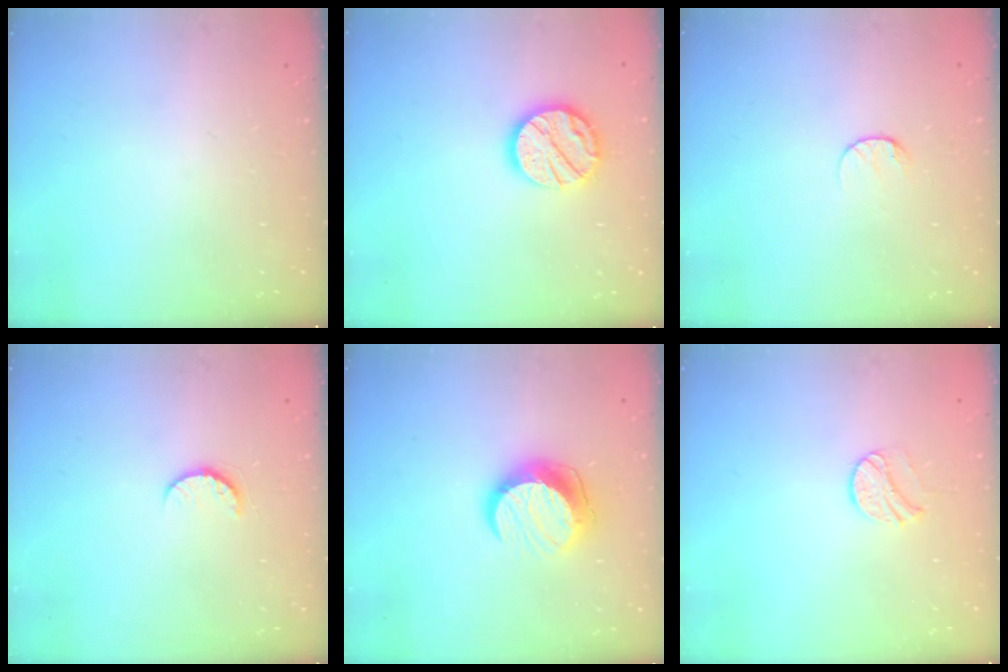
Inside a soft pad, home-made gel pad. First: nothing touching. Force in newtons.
{"total": 13.5, "press": 13.5, "slide": 1.2}
{"total": 7.6, "press": 7.6, "slide": 0.7}
{"total": 7.0, "press": 6.9, "slide": 0.5}
{"total": 11.1, "press": 11.1, "slide": 0.4}
{"total": 7.7, "press": 7.7, "slide": 0.7}